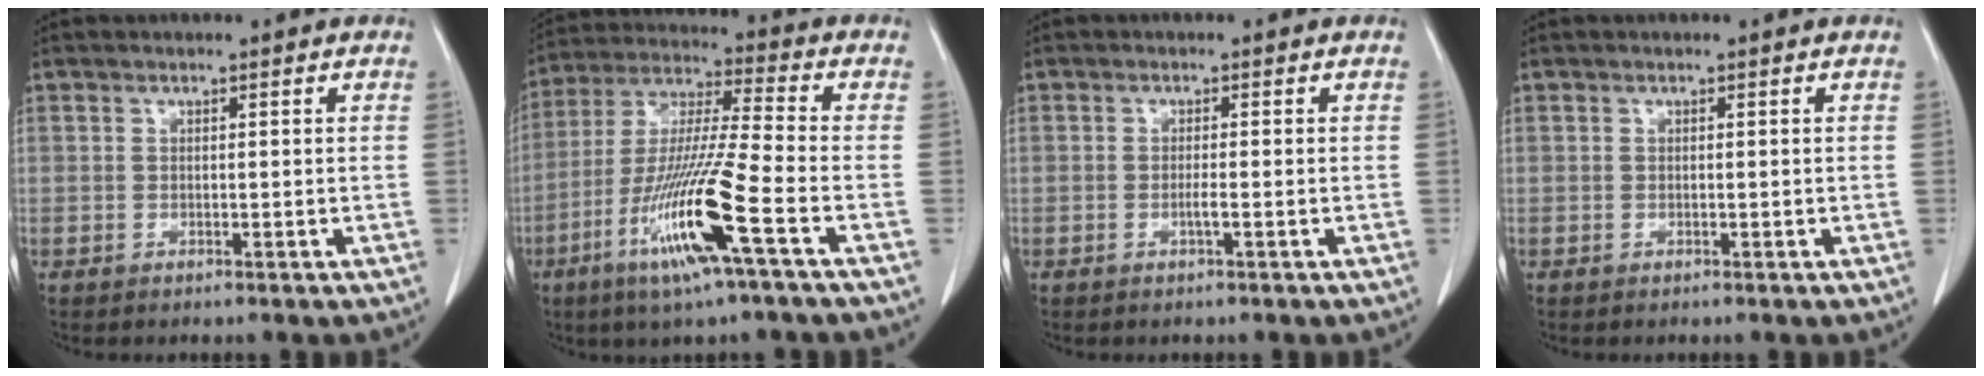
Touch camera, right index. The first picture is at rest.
{"total": 15.4, "force": [-6.6, -0.5, 13.8], "torque": [-0.283, -0.021, -0.128]}
{"total": 1.2, "force": [-0.5, -0.1, 1.1], "torque": [-0.023, -0.001, -0.008]}
{"total": 0.0}